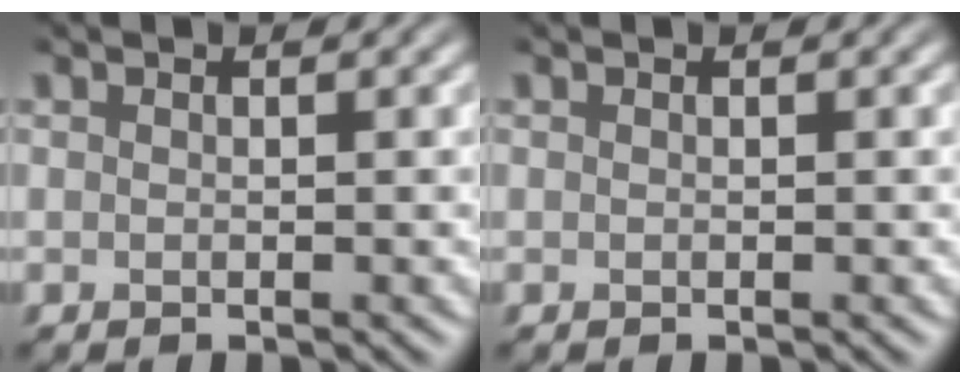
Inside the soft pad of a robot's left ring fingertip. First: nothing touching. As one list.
[{"total": 0.0}]